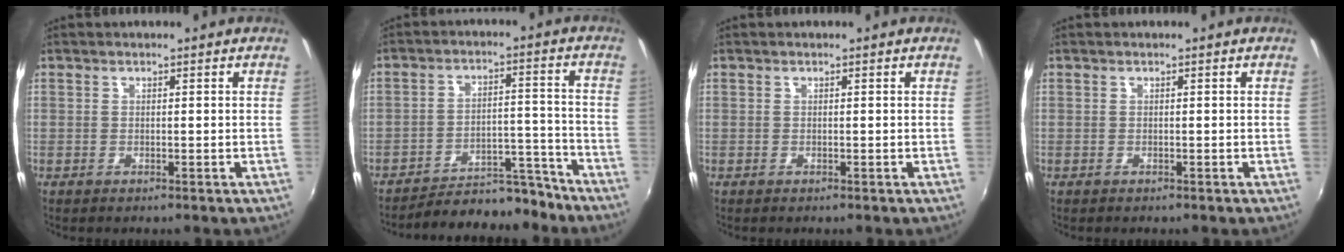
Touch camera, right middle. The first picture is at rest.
{"total": 13.2, "force": [-12.4, 3.4, 3.1], "torque": [-0.066, 0.028, -0.169]}
{"total": 0.0}
{"total": 0.0}